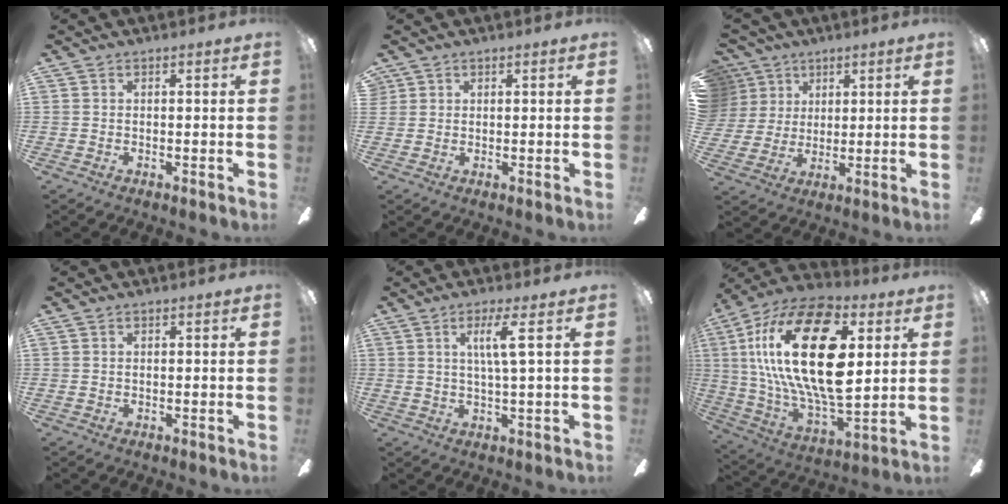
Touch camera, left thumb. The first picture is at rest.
{"total": 1.2, "force": [1.0, 0.7, -0.1], "torque": [0.001, 0.000, 0.019]}
{"total": 7.8, "force": [3.7, 6.9, 0.4], "torque": [-0.030, -0.019, 0.075]}
{"total": 0.0}
{"total": 6.2, "force": [2.3, 0.3, 5.8], "torque": [-0.112, -0.003, 0.032]}
{"total": 30.8, "force": [7.7, 15.1, 25.7], "torque": [-0.530, -0.019, 0.123]}